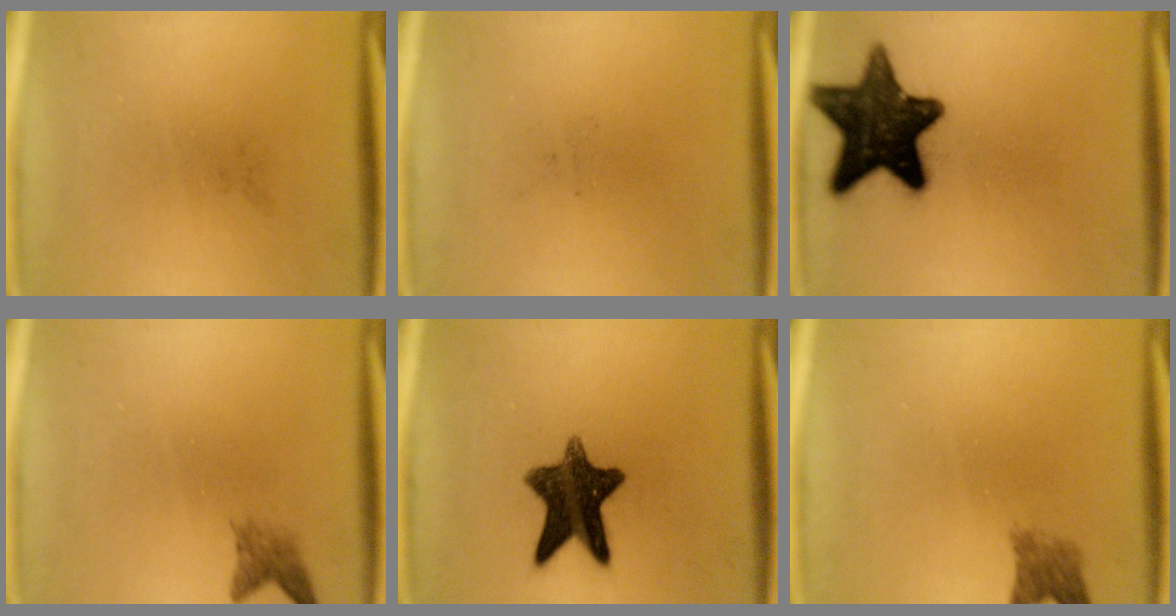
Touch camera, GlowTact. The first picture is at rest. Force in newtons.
{"total": 0.0}
{"total": 16.6}
{"total": 2.0}
{"total": 11.8}
{"total": 2.7}